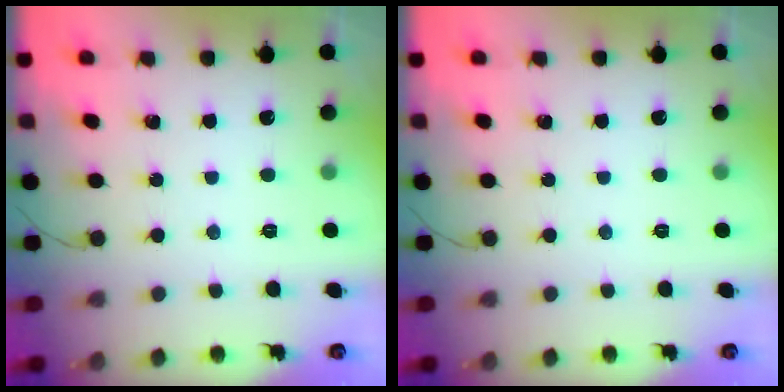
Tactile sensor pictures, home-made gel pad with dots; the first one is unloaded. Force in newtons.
{"total": 0.0}